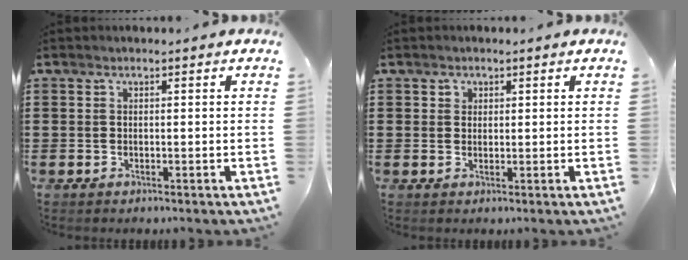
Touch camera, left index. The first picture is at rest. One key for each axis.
{"total": 1.2, "fx": 0.6, "fy": 1.0, "fz": 0.1, "tx": -0.006, "ty": 0.004, "tz": 0.011}